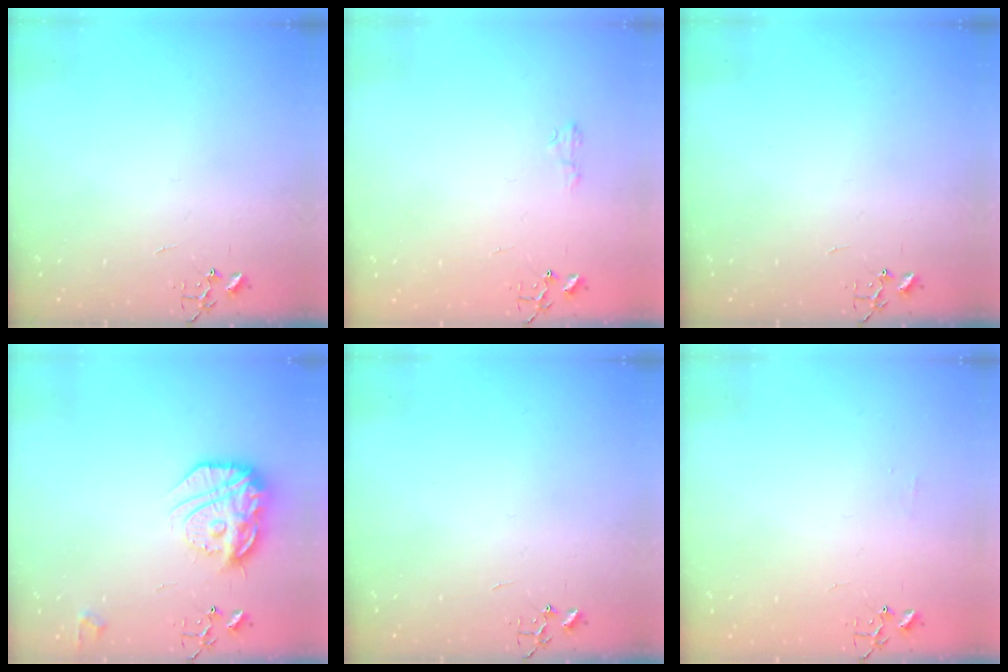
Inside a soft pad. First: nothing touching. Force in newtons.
{"total": 5.2, "press": 5.2, "slide": 0.7}
{"total": 0.0}
{"total": 18.7, "press": 18.6, "slide": 1.6}
{"total": 0.0}
{"total": 3.9, "press": 3.8, "slide": 0.6}